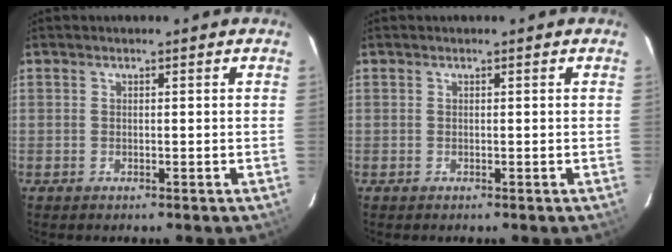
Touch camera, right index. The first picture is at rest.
{"total": 0.0}